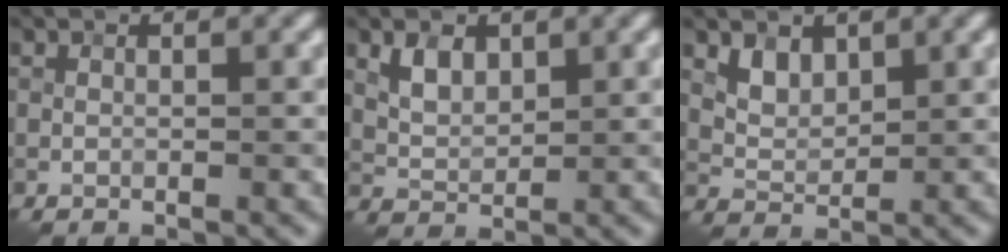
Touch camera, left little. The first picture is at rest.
{"total": 2.6, "force": [1.2, 1.6, 1.6], "torque": [-0.033, -0.002, 0.025]}
{"total": 2.3, "force": [1.3, 1.5, 1.2], "torque": [-0.024, -0.005, 0.029]}